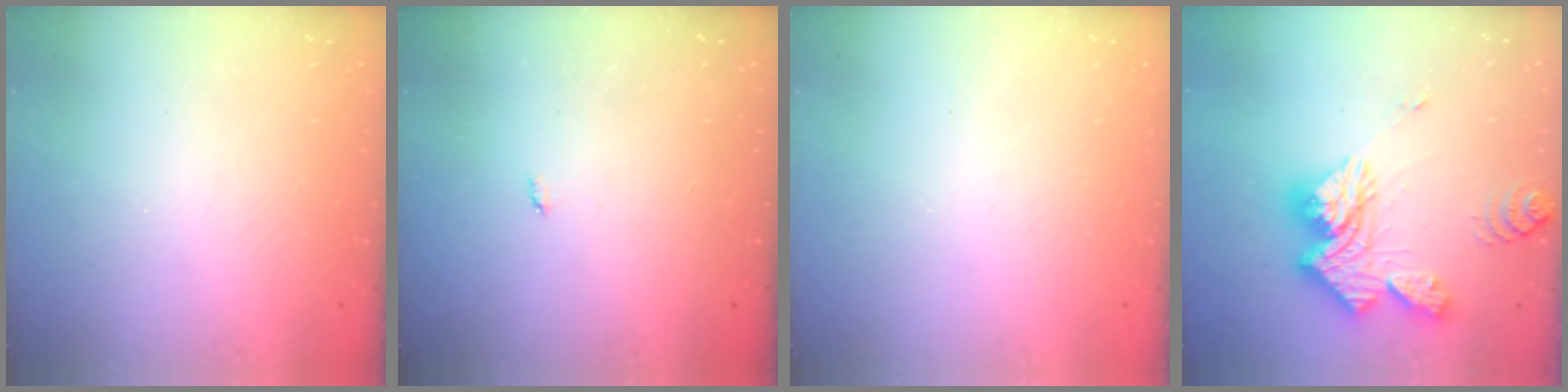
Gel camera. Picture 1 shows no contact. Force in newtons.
{"total": 2.1, "press": 2.1, "slide": 0.4}
{"total": 0.0}
{"total": 19.3, "press": 19.1, "slide": 2.0}